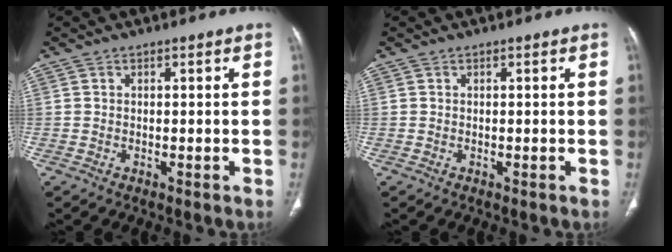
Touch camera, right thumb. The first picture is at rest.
{"total": 0.0}